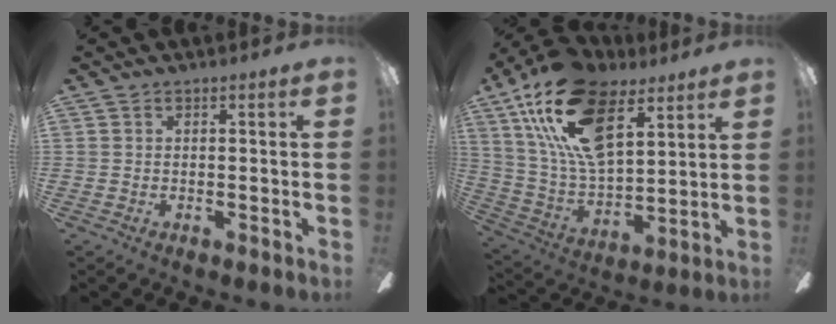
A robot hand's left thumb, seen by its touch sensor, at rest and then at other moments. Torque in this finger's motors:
{"motor_torque": [0.72, 0.68, 1.75, -1.02, 0.65]}